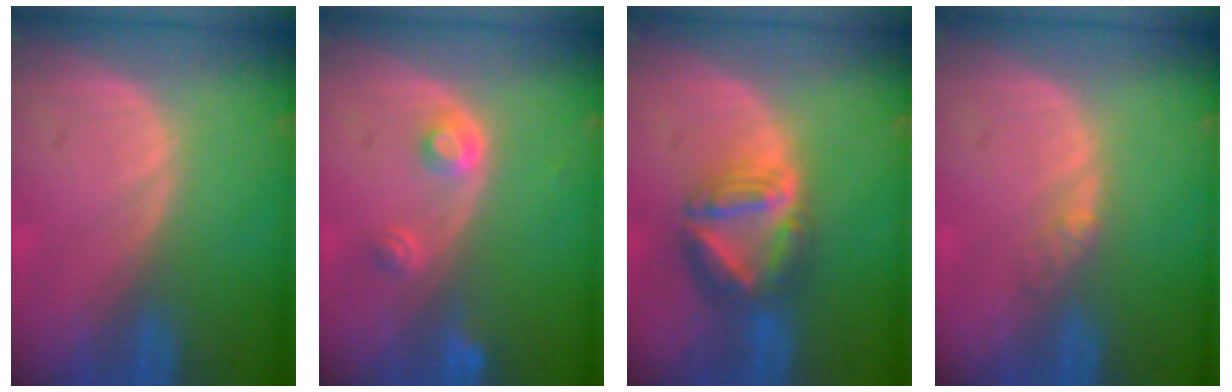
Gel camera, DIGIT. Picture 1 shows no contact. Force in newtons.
{"total": 3.0, "press": 2.8, "slide": 0.9}
{"total": 7.5, "press": 6.6, "slide": 3.4}
{"total": 1.8, "press": 1.6, "slide": 1.0}